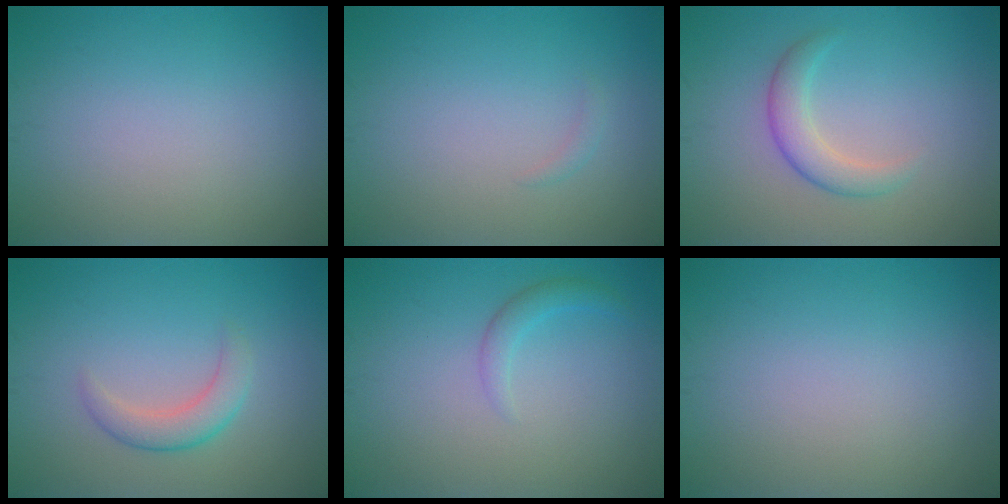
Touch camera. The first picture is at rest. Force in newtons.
{"total": 0.6, "press": 0.6, "slide": 0.1}
{"total": 2.5, "press": 2.5, "slide": 0.1}
{"total": 2.6, "press": 2.5, "slide": 0.3}
{"total": 1.5, "press": 1.5, "slide": 0.0}
{"total": 0.0}